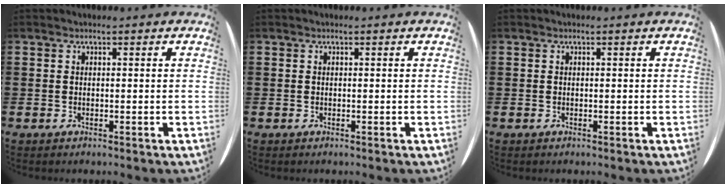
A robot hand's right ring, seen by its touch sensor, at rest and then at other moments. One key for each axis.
{"total": 0.0}
{"total": 0.0}